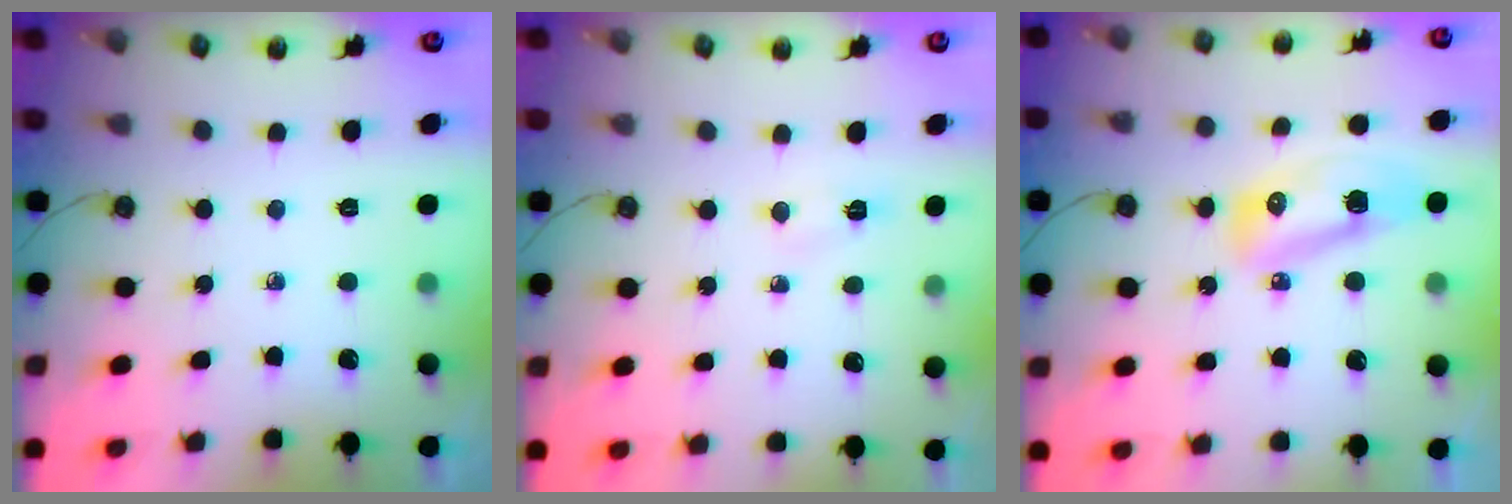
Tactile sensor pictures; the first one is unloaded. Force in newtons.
{"total": 2.9, "press": 2.9, "slide": 0.4}
{"total": 8.8, "press": 8.7, "slide": 1.0}